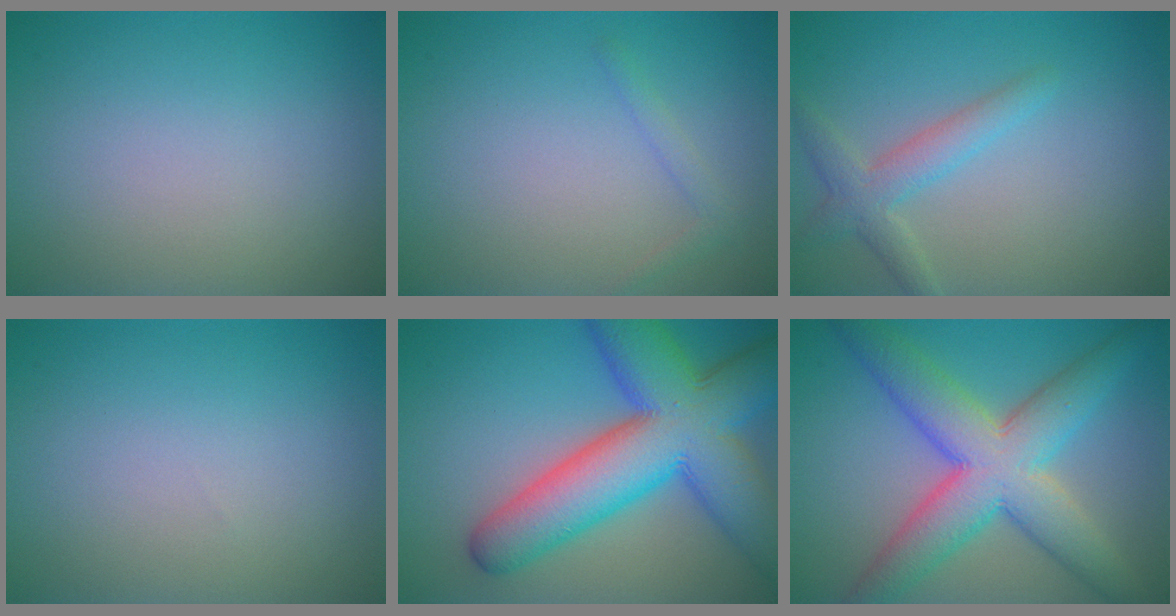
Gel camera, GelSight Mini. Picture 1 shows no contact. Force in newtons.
{"total": 1.1, "press": 1.1, "slide": 0.1}
{"total": 2.9, "press": 2.9, "slide": 0.1}
{"total": 0.0}
{"total": 13.4, "press": 13.4, "slide": 0.5}
{"total": 9.1, "press": 9.1, "slide": 0.2}